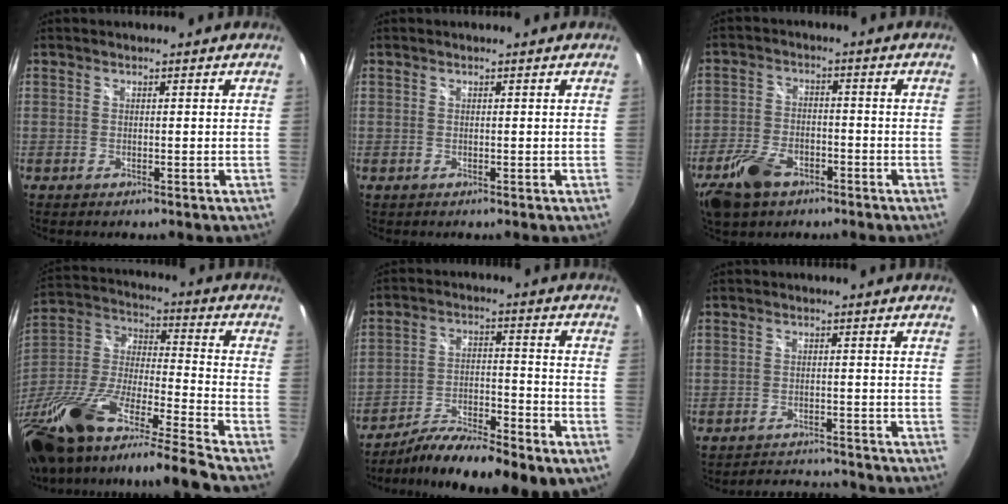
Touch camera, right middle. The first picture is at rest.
{"total": 0.0}
{"total": 9.7, "force": [-6.0, 5.6, 5.2], "torque": [-0.134, -0.002, -0.110]}
{"total": 29.7, "force": [-20.3, 4.0, 21.3], "torque": [-0.366, -0.058, -0.353]}
{"total": 16.5, "force": [-12.8, 2.6, 10.2], "torque": [-0.179, -0.035, -0.202]}
{"total": 6.0, "force": [-5.8, 1.3, 0.8], "torque": [-0.026, 0.012, -0.084]}